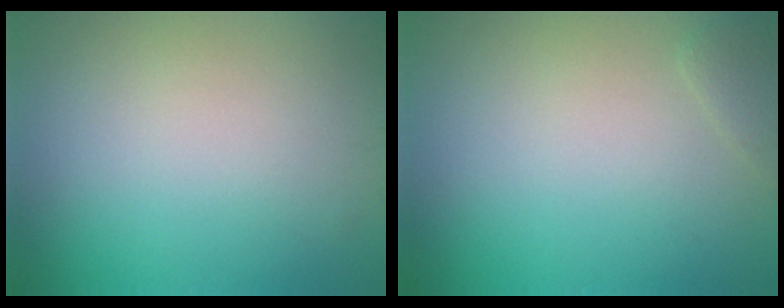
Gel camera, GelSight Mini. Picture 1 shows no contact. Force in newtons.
{"total": 0.9, "press": 0.9, "slide": 0.1}